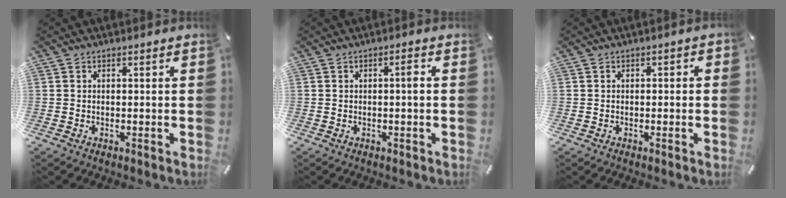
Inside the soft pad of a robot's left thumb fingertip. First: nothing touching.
{"total": 2.3, "force": [-0.1, 0.3, 2.2], "torque": [-0.036, 0.000, -0.006]}
{"total": 1.0, "force": [-0.5, 0.5, 0.6], "torque": [-0.012, 0.002, -0.011]}